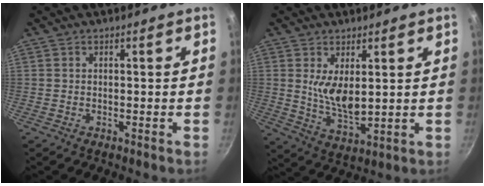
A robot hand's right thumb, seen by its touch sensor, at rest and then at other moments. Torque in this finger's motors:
{"motor_torque": [1.41, 3.59, 0.76, -0.27, 0.20]}